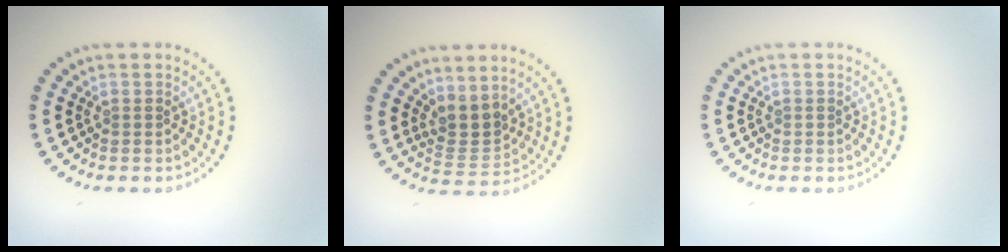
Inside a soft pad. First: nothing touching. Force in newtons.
{"total": 2.8, "press": 2.1, "slide": 1.8}
{"total": 0.0}